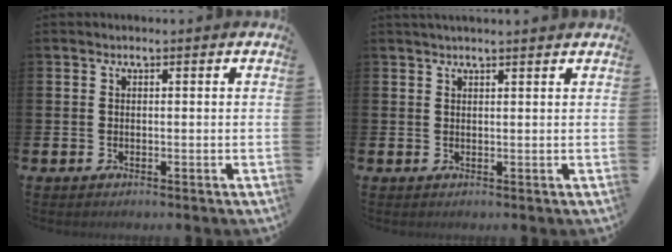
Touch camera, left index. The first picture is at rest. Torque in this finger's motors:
{"motor_torque": [0.97, -1.16, 0.31, 0.05]}